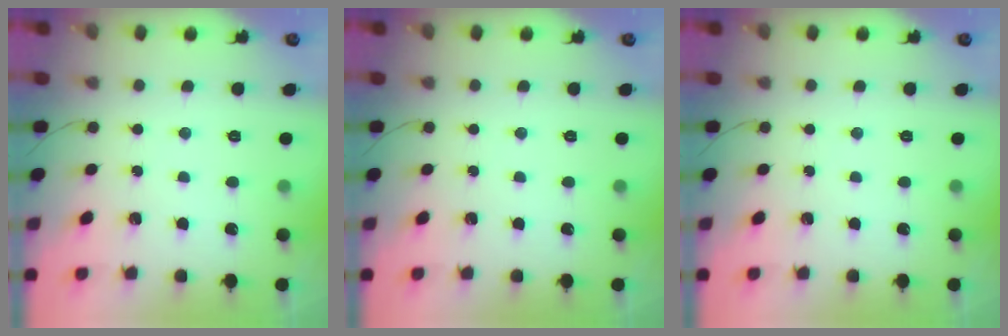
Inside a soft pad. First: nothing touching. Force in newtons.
{"total": 0.0}
{"total": 0.0}